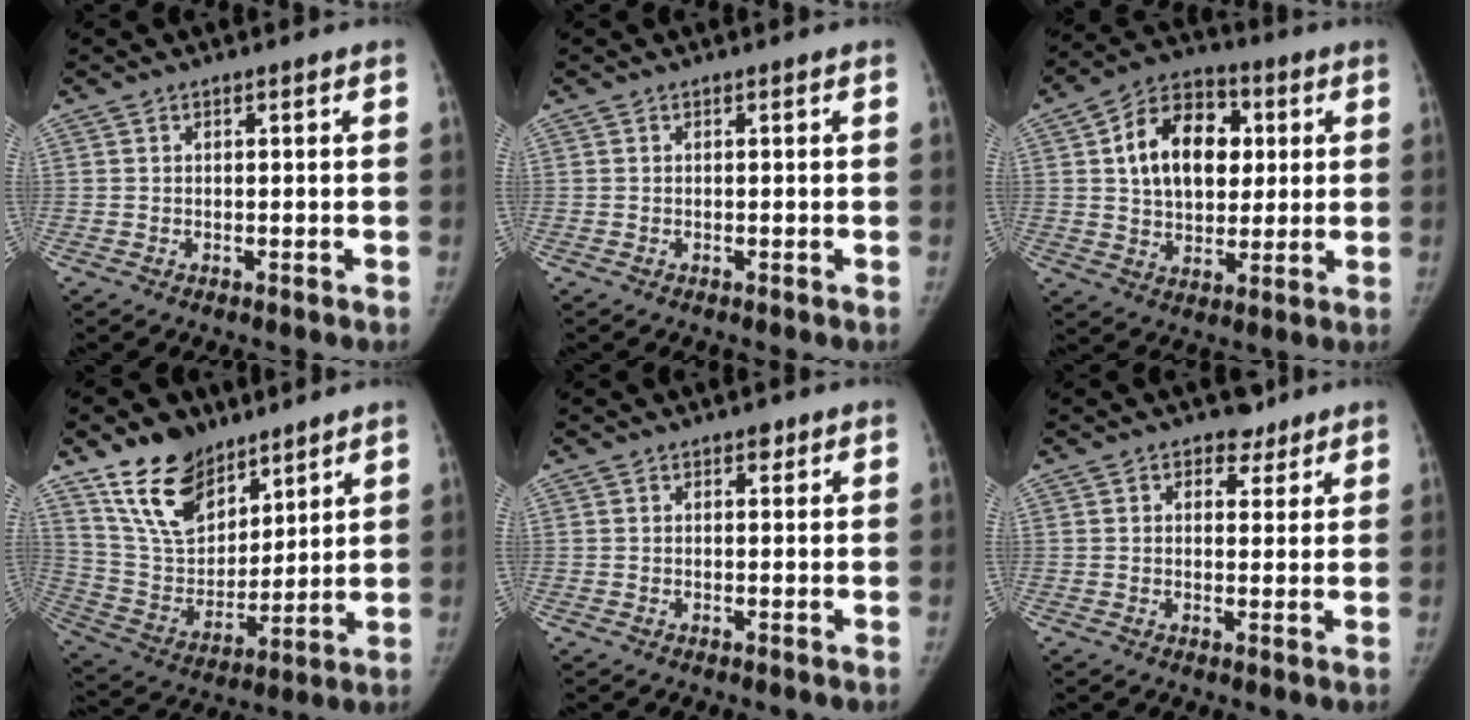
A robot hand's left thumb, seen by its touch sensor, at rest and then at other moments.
{"total": 0.0}
{"total": 16.2, "force": [3.4, 11.3, 11.1], "torque": [-0.144, 0.007, 0.054]}
{"total": 16.6, "force": [11.2, 9.4, 7.8], "torque": [-0.101, -0.055, 0.223]}
{"total": 1.2, "force": [0.8, 0.8, 0.6], "torque": [0.001, -0.003, 0.008]}
{"total": 3.6, "force": [2.3, 2.6, 0.9], "torque": [0.011, -0.010, 0.030]}